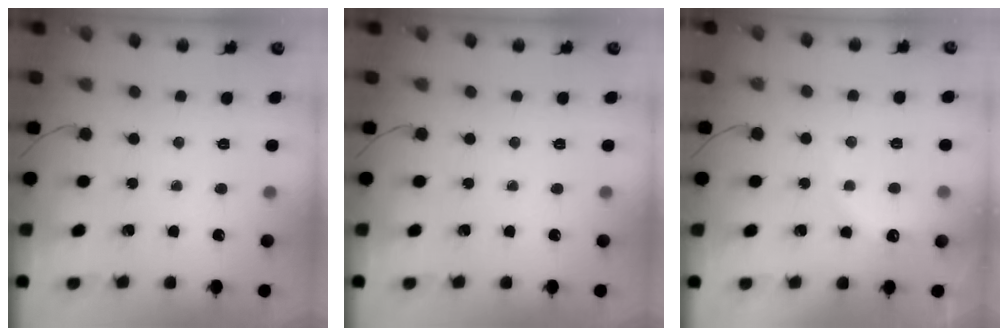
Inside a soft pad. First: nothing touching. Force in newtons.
{"total": 0.0}
{"total": 7.9, "press": 7.8, "slide": 1.4}